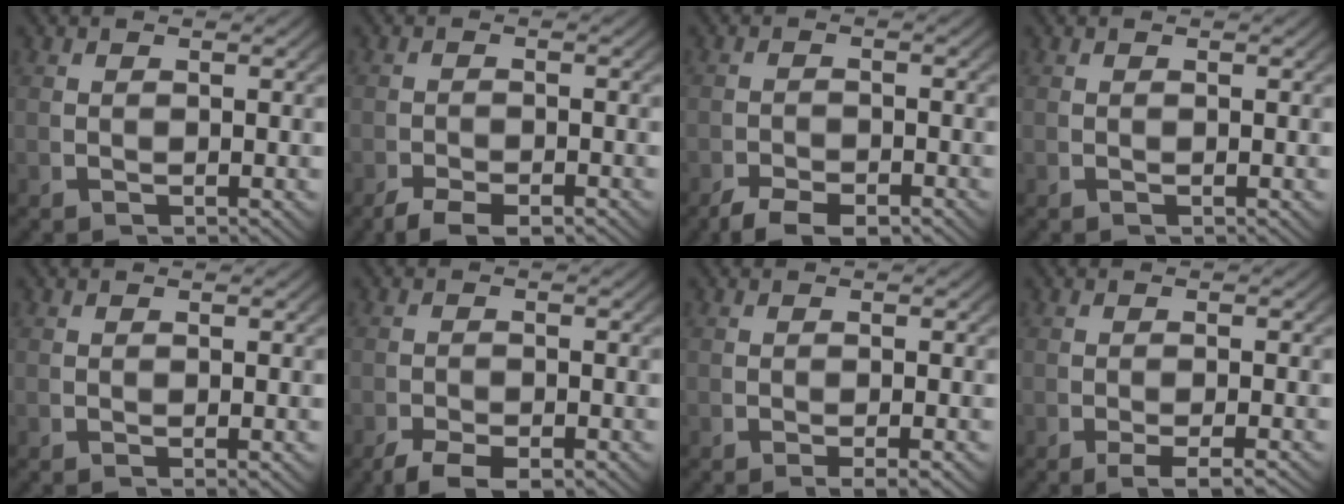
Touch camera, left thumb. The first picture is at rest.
{"total": 2.8, "force": [-2.3, 1.0, 1.2], "torque": [-0.016, -0.011, -0.039]}
{"total": 3.2, "force": [-2.7, 1.2, 1.4], "torque": [-0.015, -0.012, -0.045]}
{"total": 0.0}
{"total": 0.8, "force": [-0.2, 0.3, 0.7], "torque": [-0.009, 0.002, -0.003]}
{"total": 3.3, "force": [-2.4, 1.5, 1.7], "torque": [-0.023, -0.016, -0.037]}
{"total": 1.6, "force": [-0.9, 0.4, 1.3], "torque": [-0.019, 0.003, -0.018]}
{"total": 2.4, "force": [-1.5, 0.6, 1.7], "torque": [-0.030, -0.002, -0.025]}